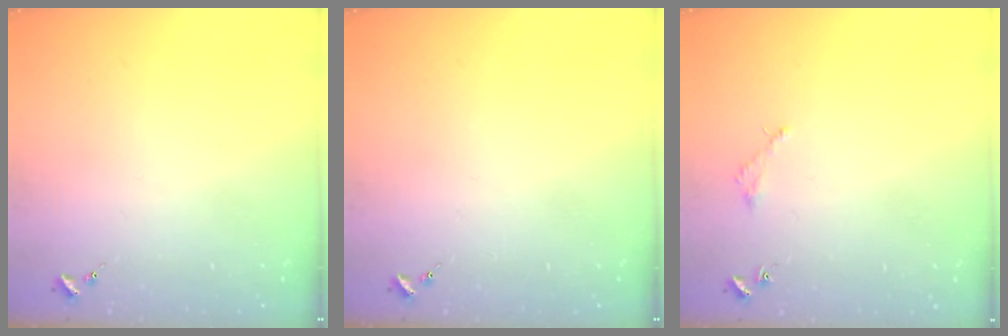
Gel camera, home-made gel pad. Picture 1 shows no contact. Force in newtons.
{"total": 0.0}
{"total": 2.0, "press": 2.0, "slide": 0.2}